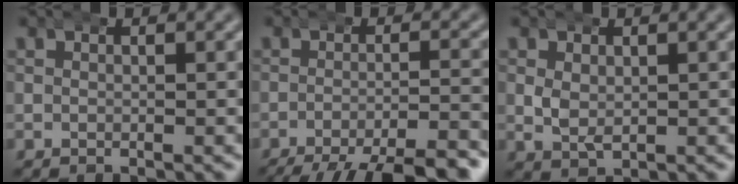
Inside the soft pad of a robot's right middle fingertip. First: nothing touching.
{"total": 12.0, "force": [-9.8, 4.0, 5.6], "torque": [-0.078, -0.032, -0.137]}
{"total": 2.5, "force": [0.3, 2.0, 1.5], "torque": [-0.041, -0.010, 0.016]}